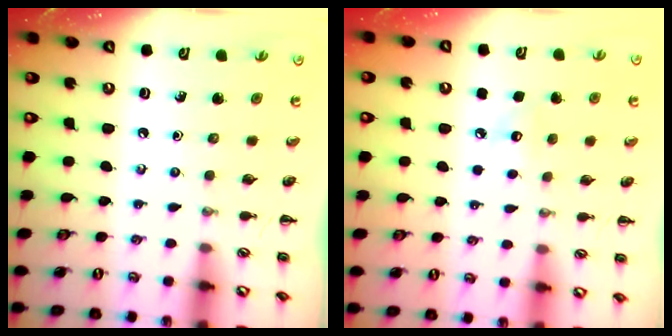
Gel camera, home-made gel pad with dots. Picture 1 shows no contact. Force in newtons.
{"total": 3.9, "press": 3.8, "slide": 0.9}